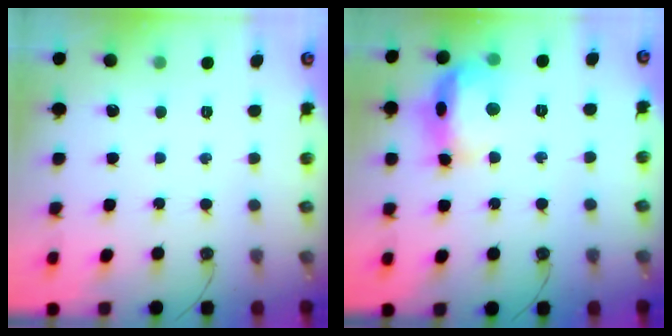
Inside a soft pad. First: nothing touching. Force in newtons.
{"total": 14.3, "press": 14.1, "slide": 2.0}